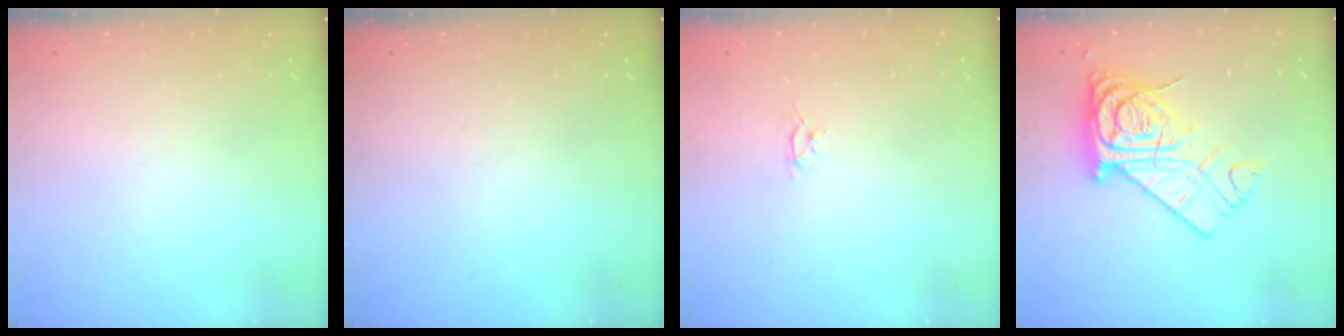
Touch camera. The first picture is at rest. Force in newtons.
{"total": 0.0}
{"total": 2.6, "press": 2.6, "slide": 0.3}
{"total": 15.3, "press": 15.2, "slide": 1.5}